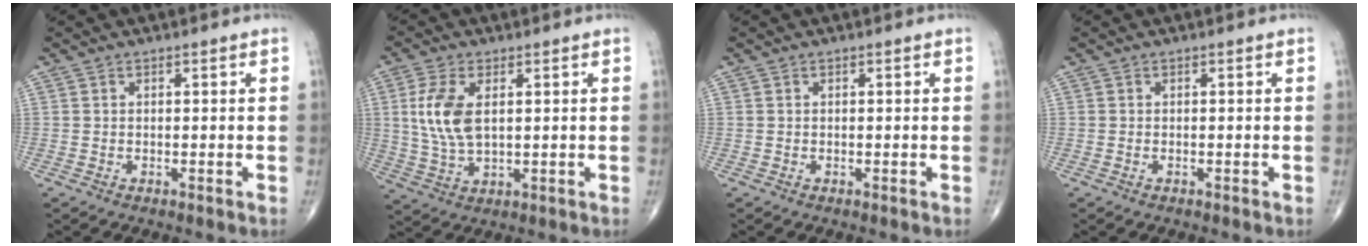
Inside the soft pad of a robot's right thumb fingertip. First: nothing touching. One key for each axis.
{"total": 9.2, "fx": 1.9, "fy": 4.7, "fz": 7.6, "tx": -0.168, "ty": -0.007, "tz": 0.042}
{"total": 0.0}
{"total": 0.0}